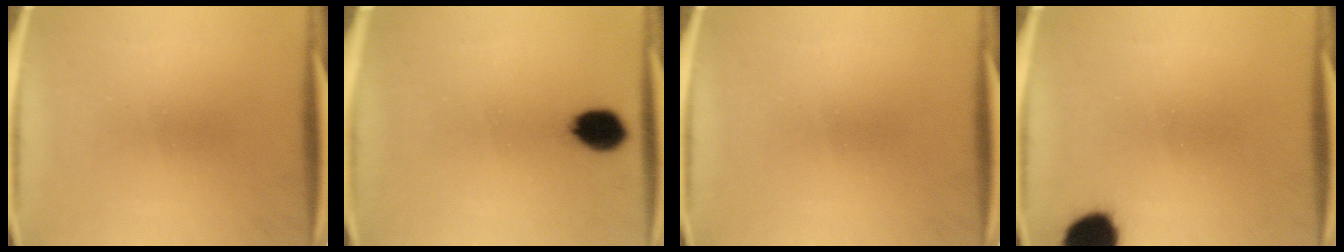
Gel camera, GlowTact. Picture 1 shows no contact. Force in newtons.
{"total": 7.5}
{"total": 0.0}
{"total": 9.4}